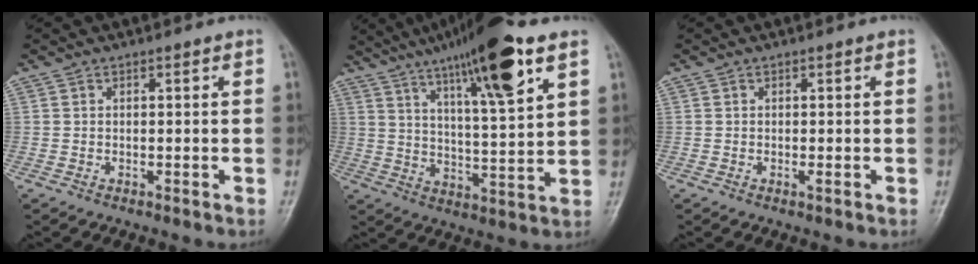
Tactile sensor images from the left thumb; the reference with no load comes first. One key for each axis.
{"total": 18.4, "fx": 10.7, "fy": 2.9, "fz": 14.8, "tx": -0.229, "ty": -0.038, "tz": 0.176}
{"total": 0.8, "fx": -0.1, "fy": 0.1, "fz": 0.8, "tx": -0.012, "ty": 0.002, "tz": 0.001}